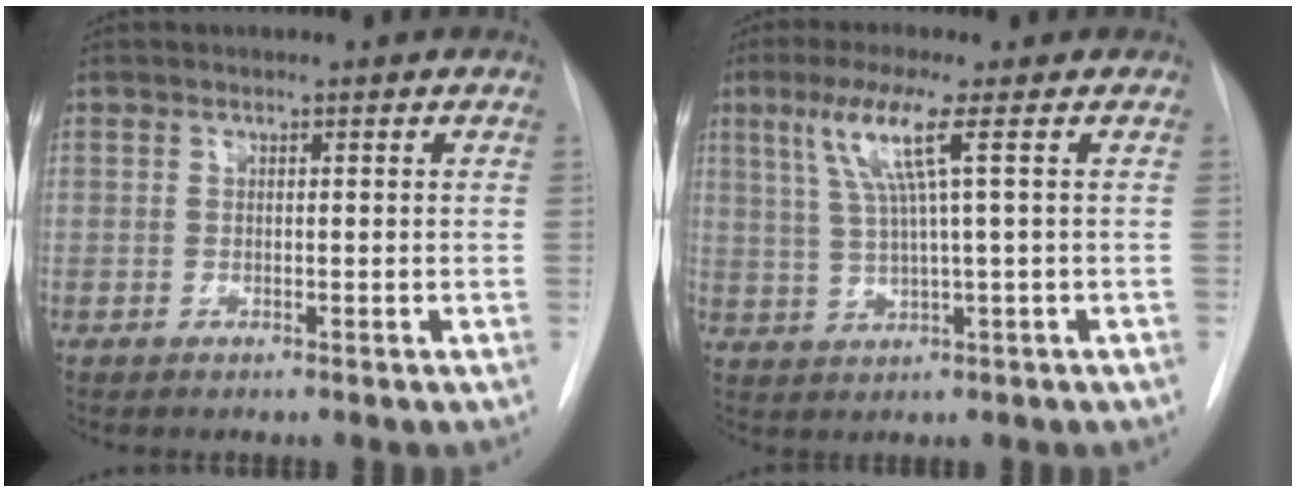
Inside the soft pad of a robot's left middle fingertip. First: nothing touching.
{"total": 6.8, "force": [2.6, -1.2, 6.2], "torque": [-0.131, 0.006, 0.055]}